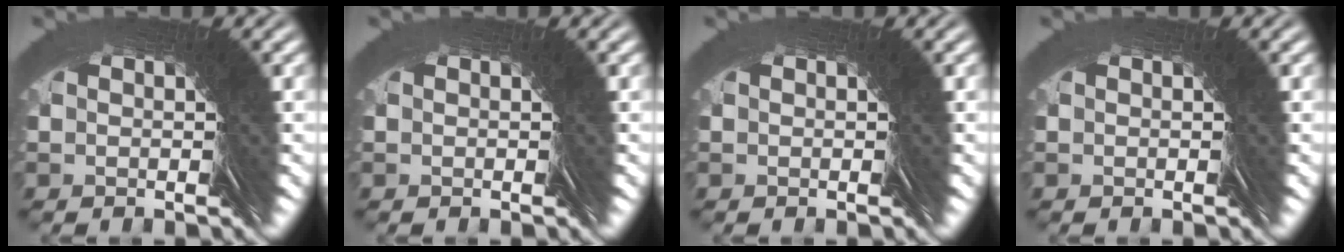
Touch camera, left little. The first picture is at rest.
{"total": 0.0}
{"total": 0.0}
{"total": 0.0}